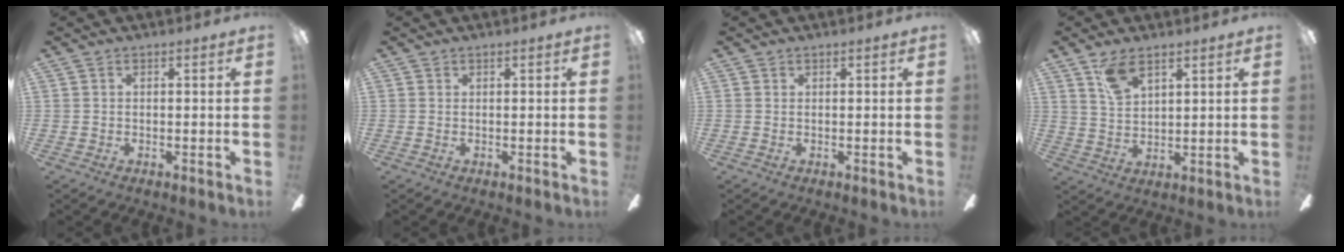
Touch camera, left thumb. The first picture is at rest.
{"total": 0.0}
{"total": 0.0}
{"total": 6.7, "force": [4.7, 2.5, 4.0], "torque": [-0.082, -0.010, 0.087]}